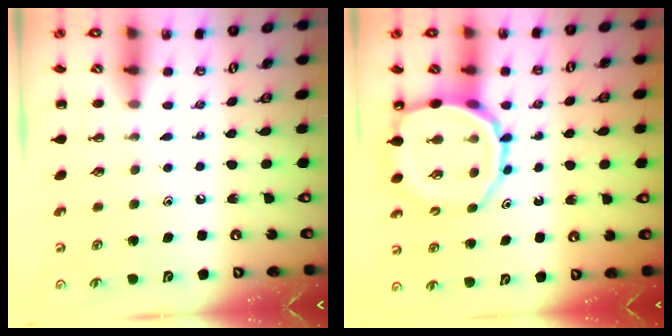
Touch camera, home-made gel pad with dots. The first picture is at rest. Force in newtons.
{"total": 10.4, "press": 10.0, "slide": 3.0}